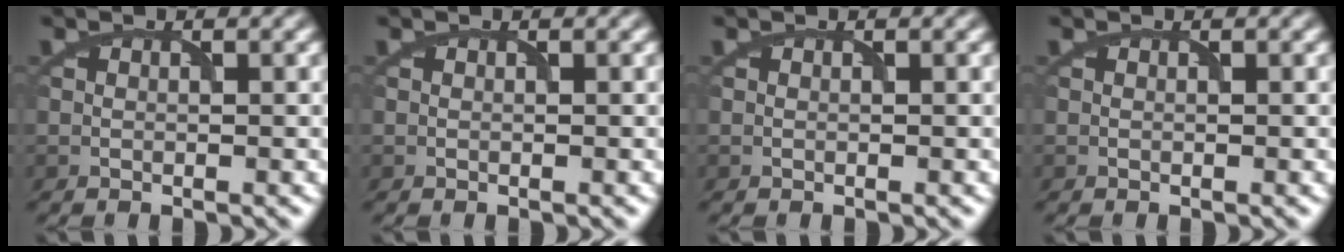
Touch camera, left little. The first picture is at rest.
{"total": 0.0}
{"total": 0.0}
{"total": 0.0}